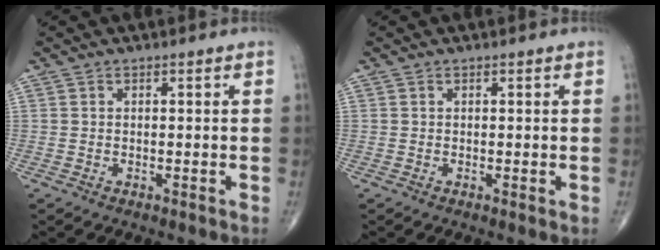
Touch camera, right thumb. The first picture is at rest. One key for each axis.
{"total": 0.6, "fx": 0.0, "fy": 0.1, "fz": 0.6, "tx": -0.011, "ty": -0.002, "tz": 0.000}